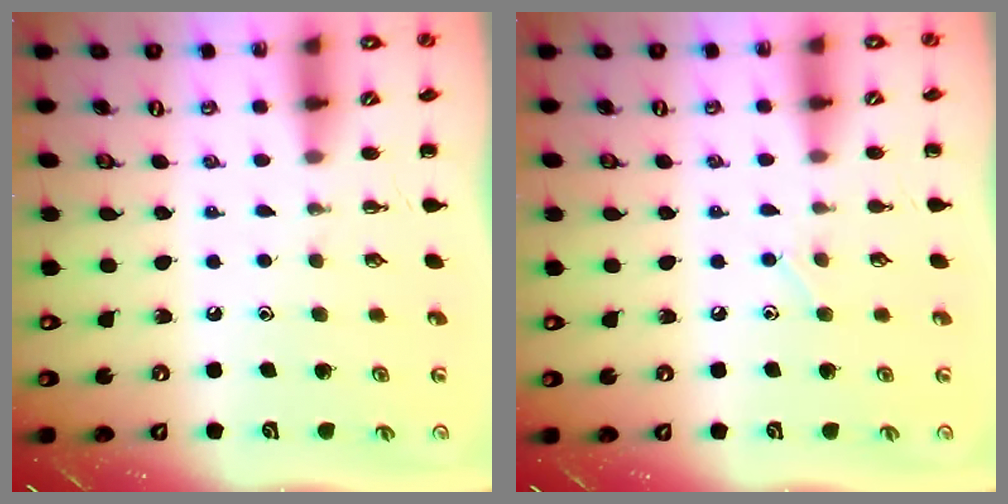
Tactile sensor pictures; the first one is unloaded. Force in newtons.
{"total": 4.7, "press": 4.5, "slide": 1.4}